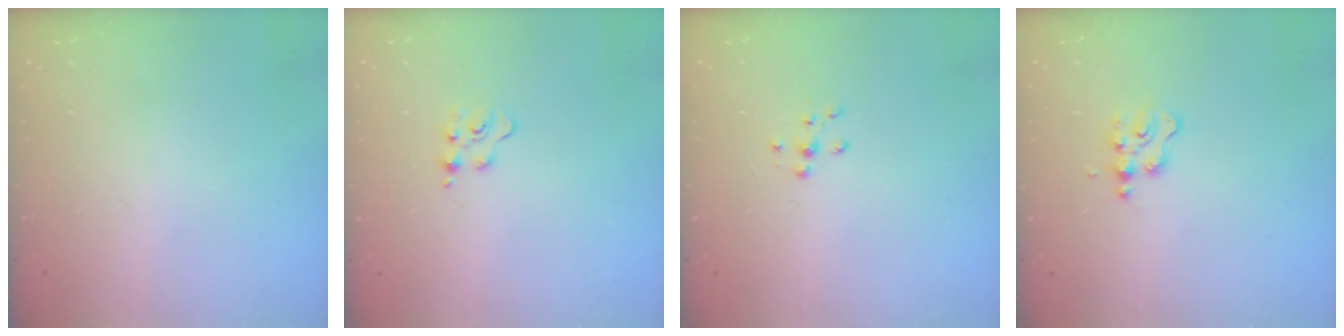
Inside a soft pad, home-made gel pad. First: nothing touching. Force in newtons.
{"total": 4.4, "press": 4.3, "slide": 0.4}
{"total": 6.8, "press": 6.8, "slide": 0.9}
{"total": 2.8, "press": 2.8, "slide": 0.2}